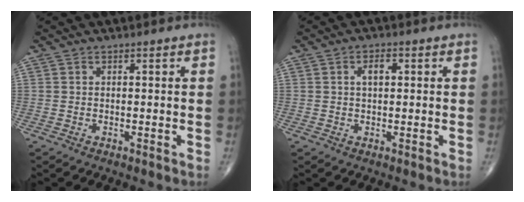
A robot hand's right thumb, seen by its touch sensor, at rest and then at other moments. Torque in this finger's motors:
{"motor_torque": [-0.01, 1.16, 0.36, 0.14, 0.01]}